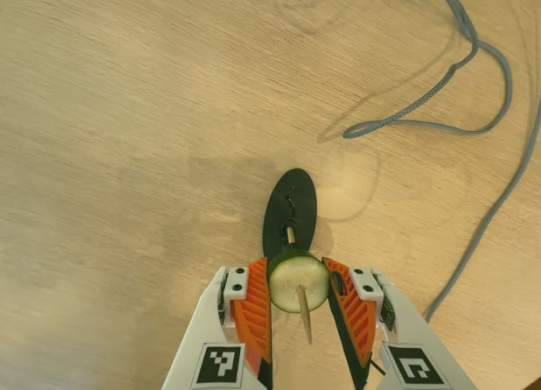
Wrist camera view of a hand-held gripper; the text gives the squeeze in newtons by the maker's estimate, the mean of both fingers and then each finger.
{"total": 12.1, "left": 11.6, "right": 12.6}